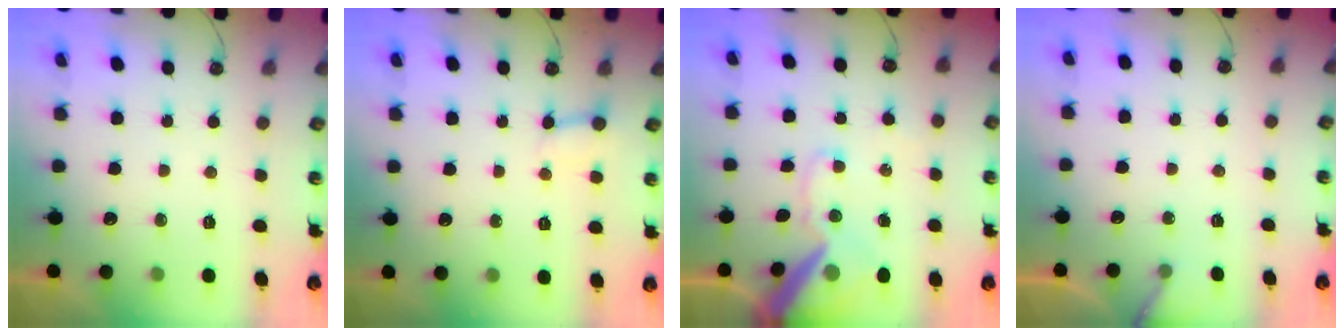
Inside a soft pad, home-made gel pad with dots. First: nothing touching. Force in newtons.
{"total": 4.1, "press": 4.1, "slide": 0.3}
{"total": 14.5, "press": 14.3, "slide": 2.4}
{"total": 4.0, "press": 4.0, "slide": 0.3}